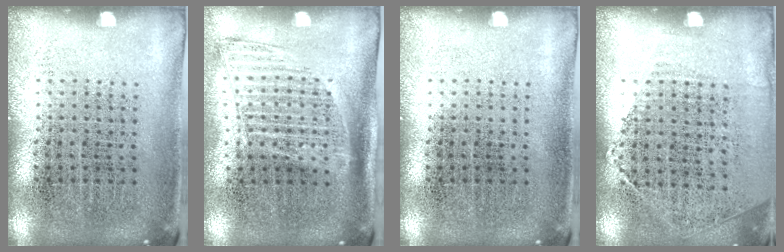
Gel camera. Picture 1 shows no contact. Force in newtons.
{"total": 1.4, "press": 1.2, "slide": 0.6}
{"total": 0.0}
{"total": 1.2, "press": 1.0, "slide": 0.7}